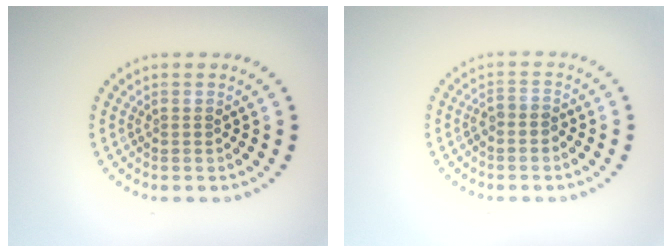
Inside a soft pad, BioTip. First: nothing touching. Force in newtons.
{"total": 1.1, "press": 0.9, "slide": 0.7}